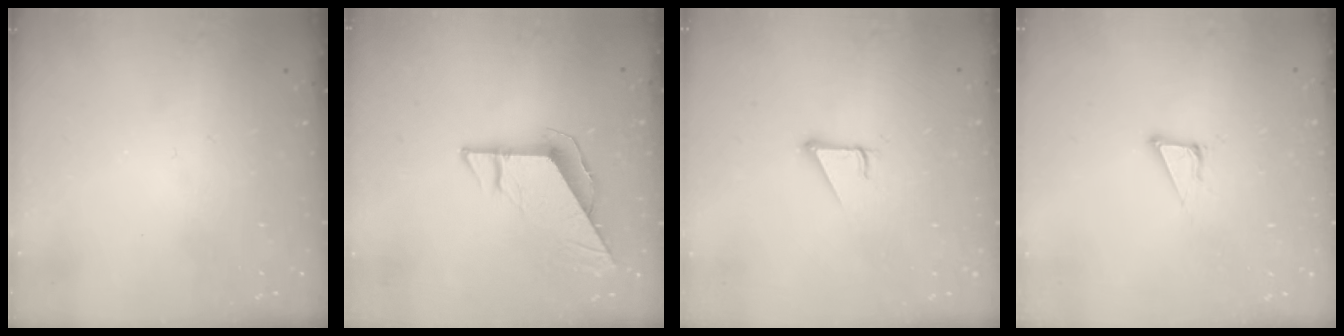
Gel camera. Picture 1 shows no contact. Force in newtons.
{"total": 8.1, "press": 8.1, "slide": 0.6}
{"total": 2.8, "press": 2.8, "slide": 0.1}
{"total": 3.8, "press": 3.7, "slide": 0.2}